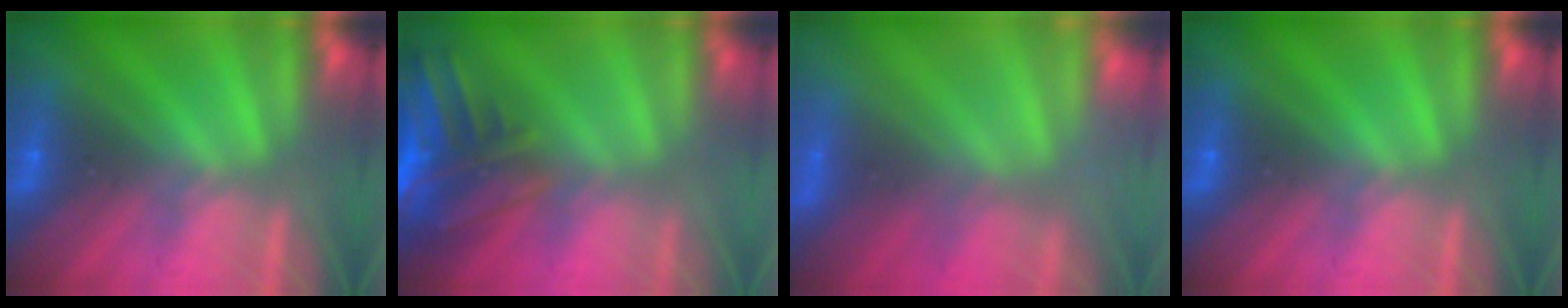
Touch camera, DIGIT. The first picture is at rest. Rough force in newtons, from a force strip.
{"total": 8.7}
{"total": 6.9}
{"total": 0.0}